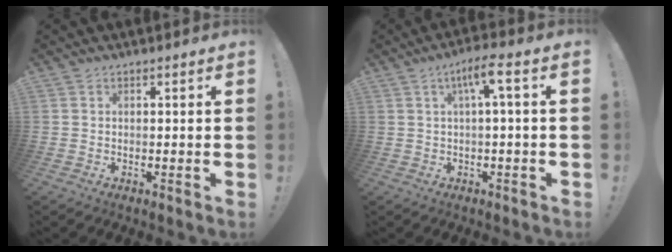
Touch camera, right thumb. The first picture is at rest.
{"total": 6.3, "force": [1.3, 0.4, 6.1], "torque": [-0.107, -0.001, 0.016]}